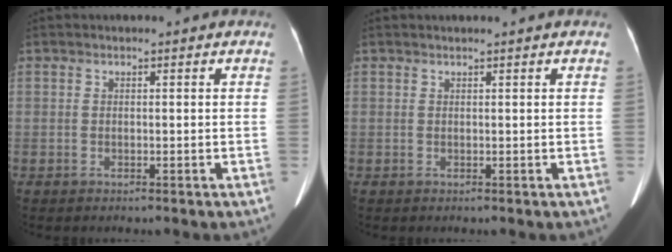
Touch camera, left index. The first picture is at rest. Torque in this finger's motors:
{"motor_torque": [-0.02, -0.04, 0.06, 0.01]}